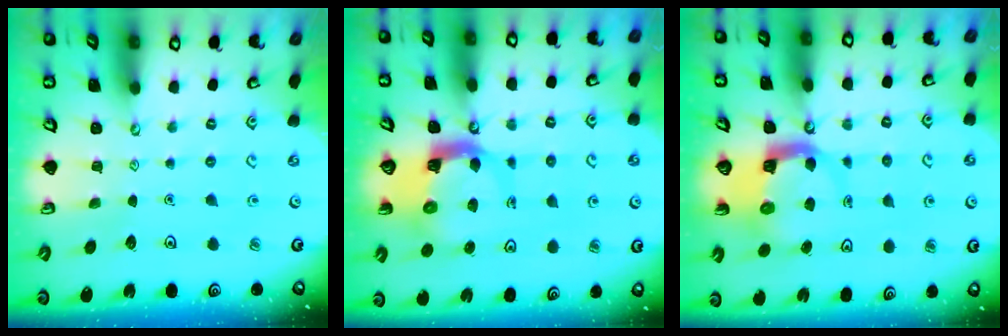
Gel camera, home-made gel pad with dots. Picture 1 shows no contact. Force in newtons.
{"total": 7.1, "press": 7.1, "slide": 1.0}
{"total": 5.9, "press": 5.8, "slide": 1.0}